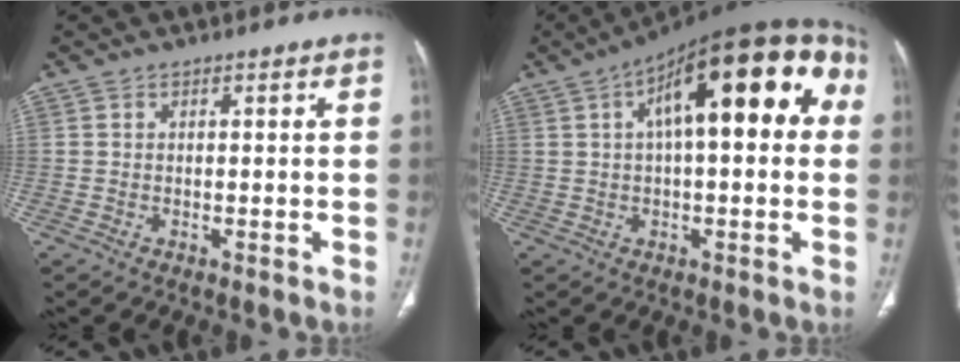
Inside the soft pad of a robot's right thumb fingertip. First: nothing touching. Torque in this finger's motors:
{"motor_torque": [-0.19, 4.81, 1.60, 0.63, 0.60]}